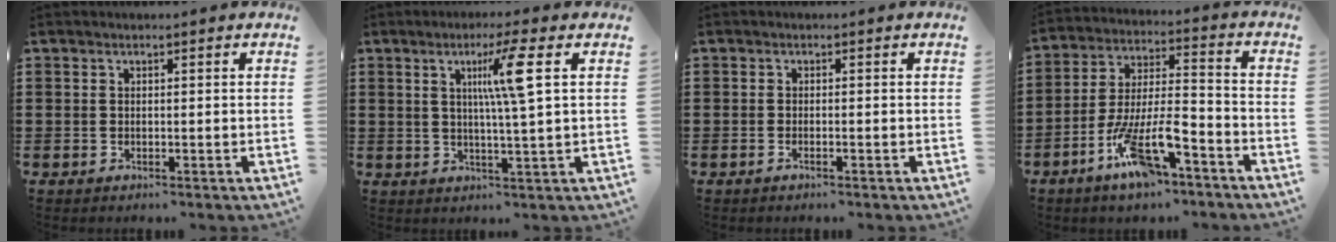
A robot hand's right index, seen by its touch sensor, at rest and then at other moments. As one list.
[{"total": 7.5, "force": [2.3, -0.5, 7.2], "torque": [-0.138, -0.006, 0.027]}, {"total": 0.7, "force": [-0.5, 0.0, 0.5], "torque": [-0.009, -0.003, -0.009]}, {"total": 12.0, "force": [-7.5, 3.5, 8.7], "torque": [-0.174, 0.007, -0.143]}]